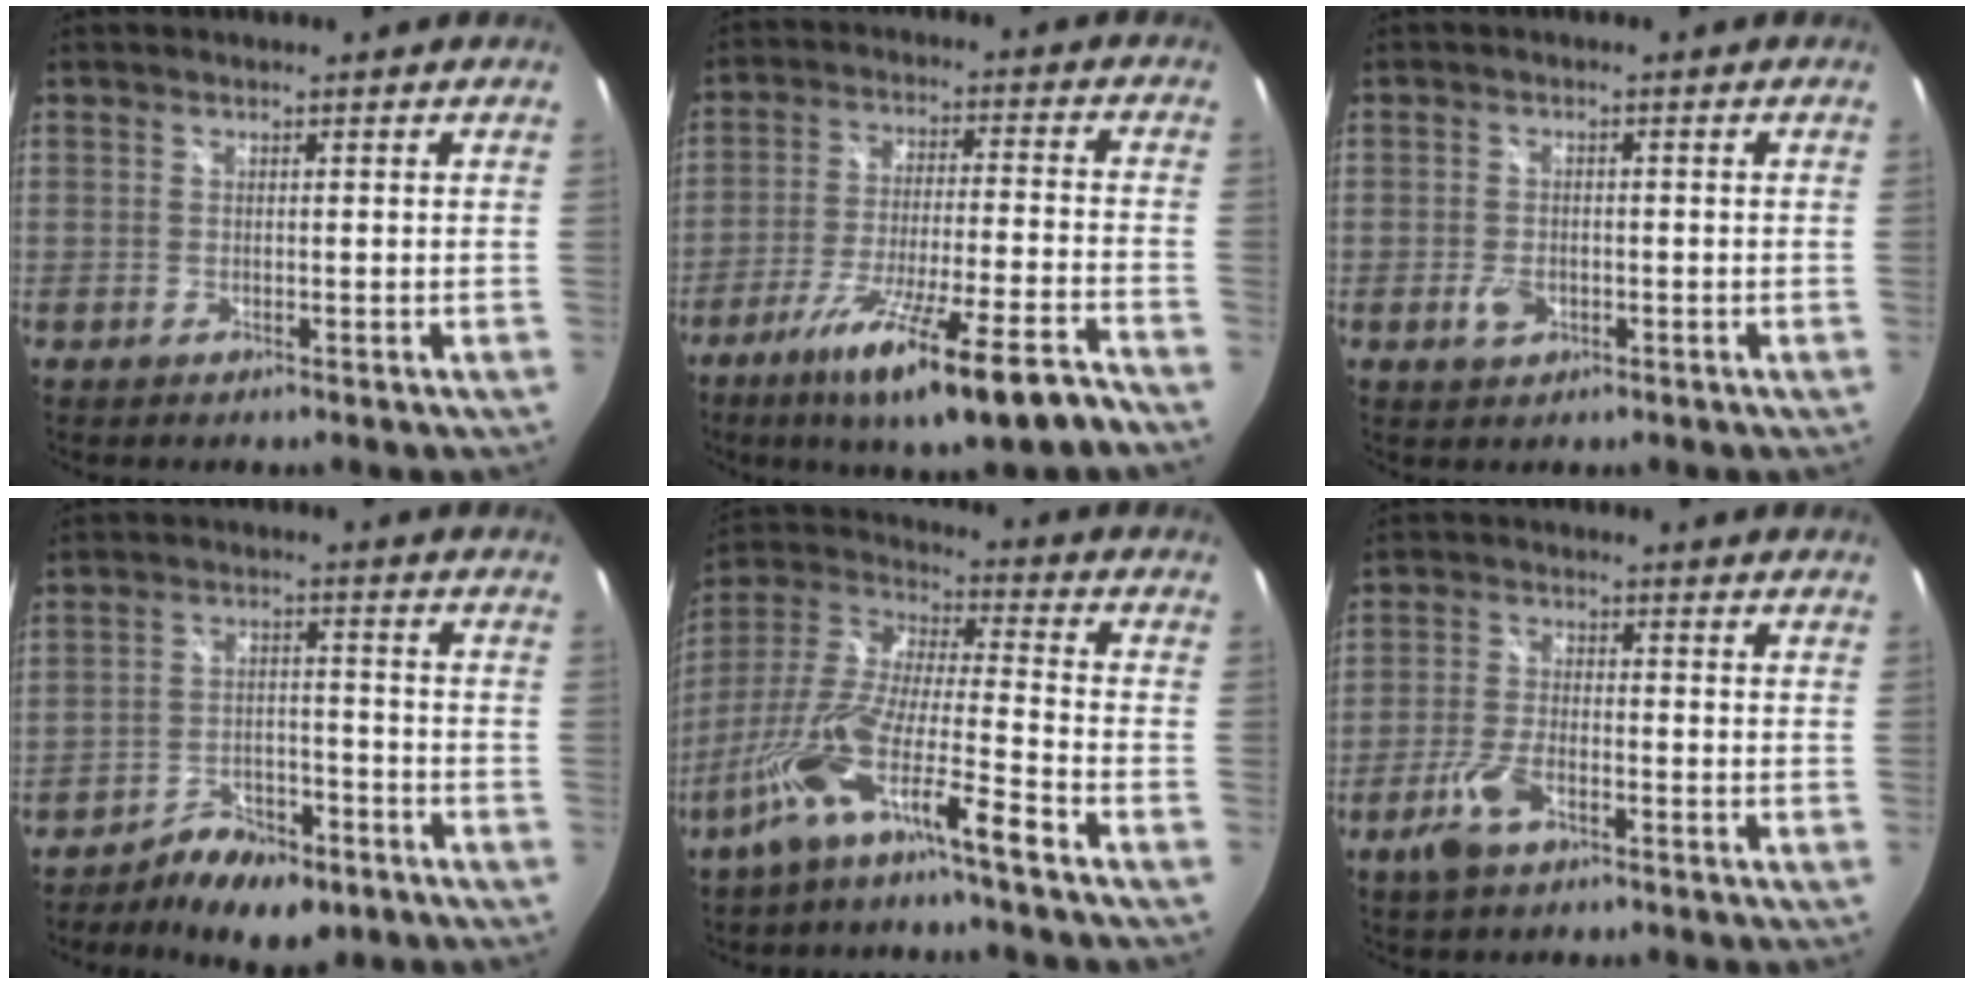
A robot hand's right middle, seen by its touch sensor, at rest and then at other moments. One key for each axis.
{"total": 18.1, "fx": -12.6, "fy": 0.8, "fz": 13.1, "tx": -0.231, "ty": -0.056, "tz": -0.196}
{"total": 3.2, "fx": -1.2, "fy": 2.3, "fz": 1.9, "tx": -0.037, "ty": -0.001, "tz": -0.019}
{"total": 9.3, "fx": -7.0, "fy": 4.1, "fz": 4.7, "tx": -0.090, "ty": 0.006, "tz": -0.107}
{"total": 13.5, "fx": -8.8, "fy": 0.5, "fz": 10.1, "tx": -0.200, "ty": -0.010, "tz": -0.168}
{"total": 6.6, "fx": -3.9, "fy": 2.9, "fz": 4.4, "tx": -0.107, "ty": -0.003, "tz": -0.073}